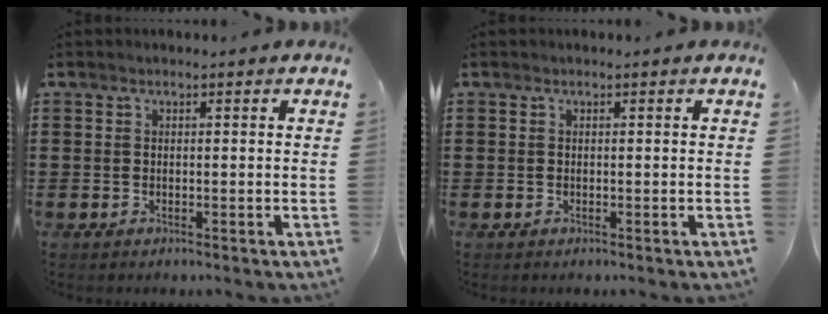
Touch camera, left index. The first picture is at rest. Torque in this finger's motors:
{"motor_torque": [-0.16, 0.07, 0.00, 0.00]}